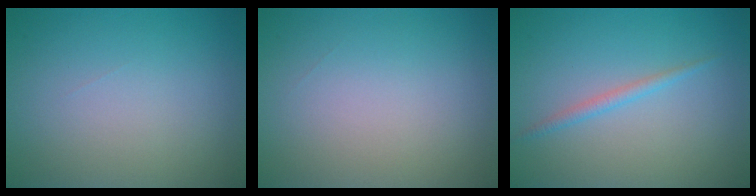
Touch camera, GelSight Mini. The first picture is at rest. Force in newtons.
{"total": 0.0}
{"total": 1.2, "press": 1.2, "slide": 0.1}